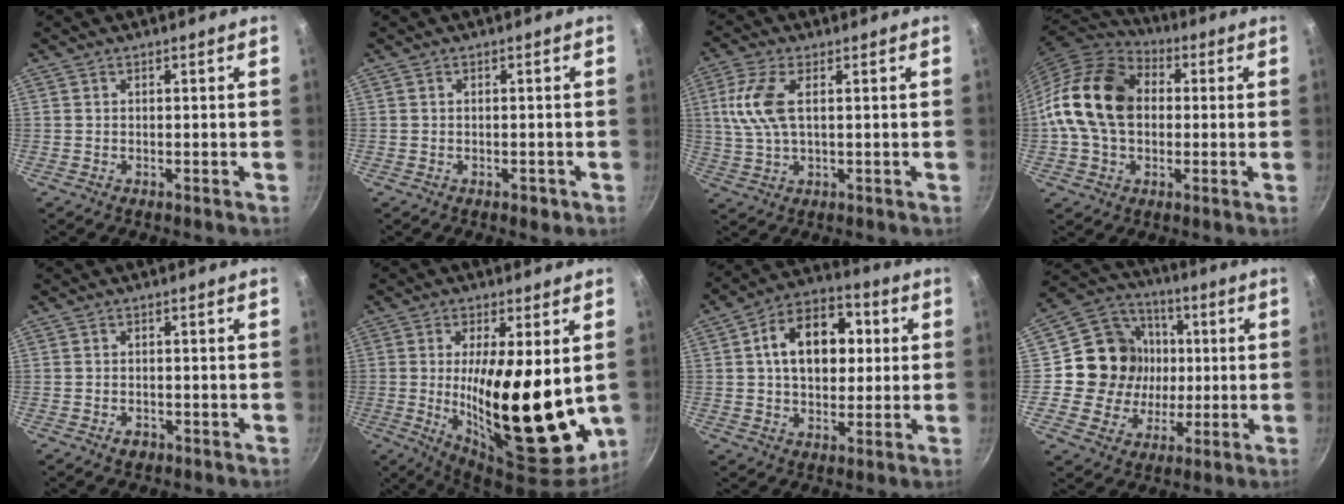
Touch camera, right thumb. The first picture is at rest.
{"total": 1.7, "force": [-0.8, 1.1, 1.1], "torque": [-0.014, 0.004, -0.007]}
{"total": 8.5, "force": [1.6, 3.8, 7.4], "torque": [-0.165, 0.008, 0.031]}
{"total": 18.3, "force": [0.9, 13.3, 12.6], "torque": [-0.216, 0.029, 0.003]}
{"total": 2.0, "force": [-1.1, 1.4, 1.0], "torque": [-0.014, 0.010, -0.012]}
{"total": 22.0, "force": [0.5, 8.0, 20.5], "torque": [-0.304, -0.033, 0.017]}
{"total": 15.7, "force": [2.8, 10.7, 11.1], "torque": [-0.135, 0.020, 0.031]}
{"total": 16.4, "force": [0.9, 15.2, 6.1], "torque": [-0.079, 0.022, 0.011]}